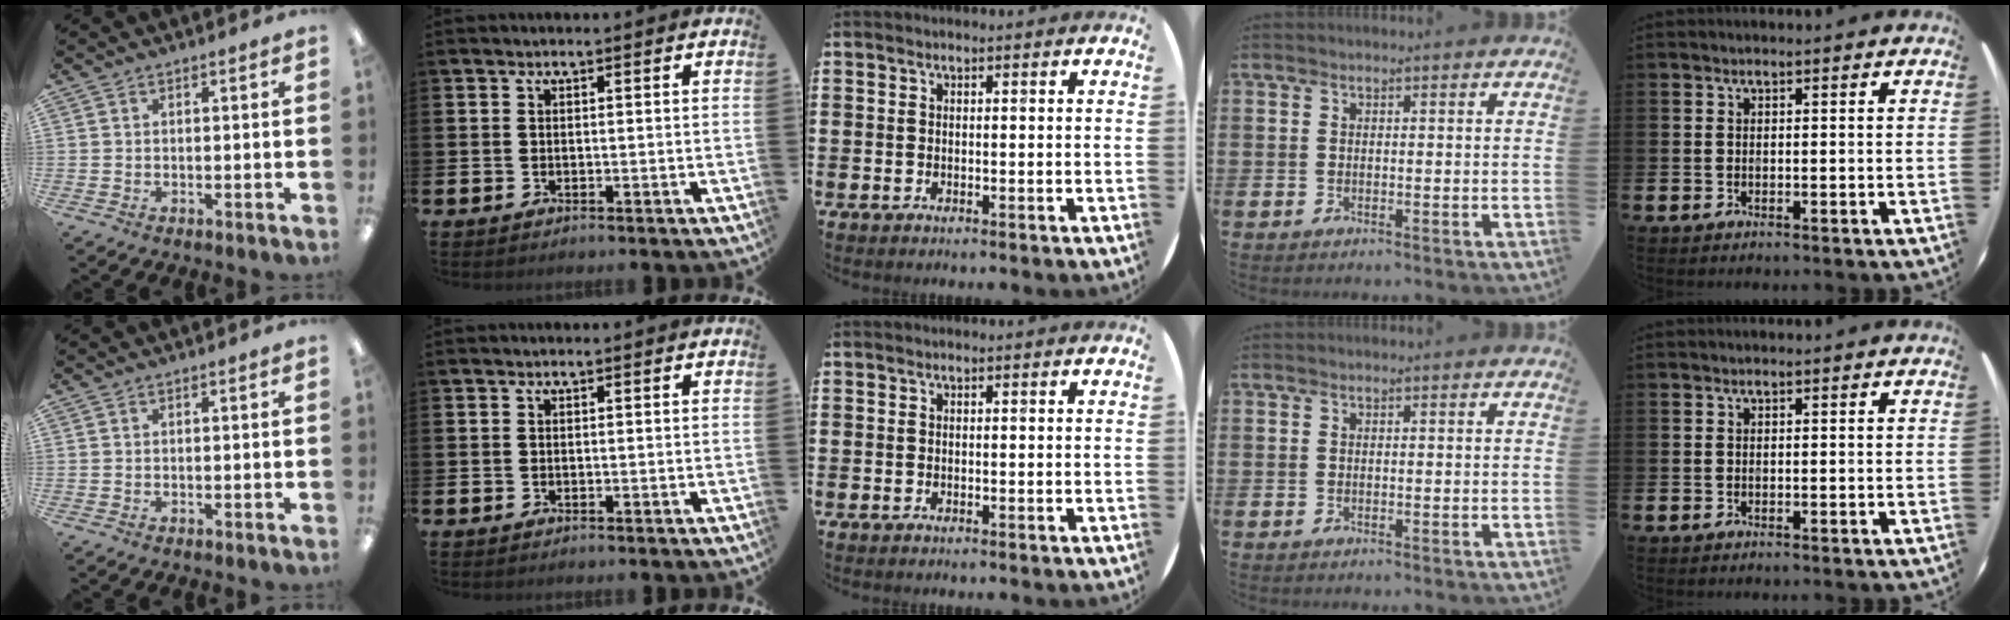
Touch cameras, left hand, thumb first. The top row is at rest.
{}